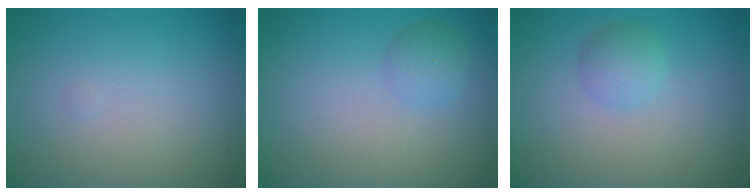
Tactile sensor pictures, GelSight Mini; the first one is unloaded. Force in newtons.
{"total": 1.8, "press": 1.8, "slide": 0.0}
{"total": 1.9, "press": 1.9, "slide": 0.0}